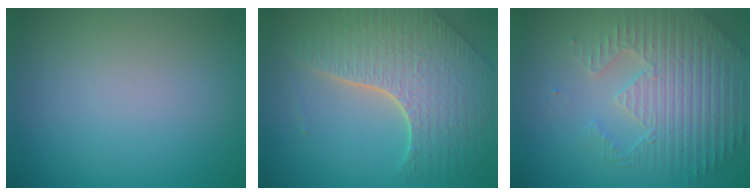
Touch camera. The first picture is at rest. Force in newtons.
{"total": 7.6, "press": 5.5, "slide": 5.2}
{"total": 4.9, "press": 4.5, "slide": 1.9}